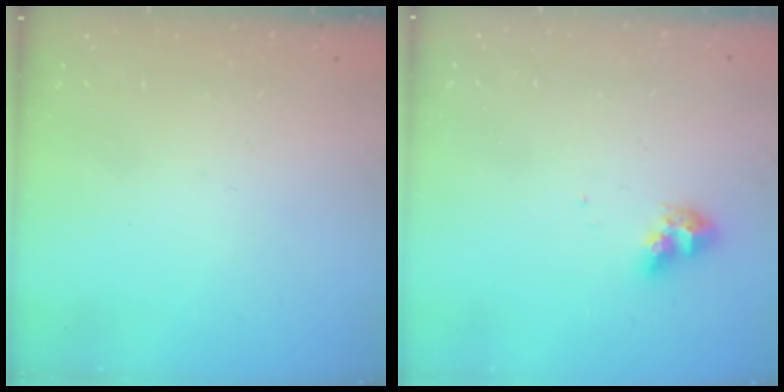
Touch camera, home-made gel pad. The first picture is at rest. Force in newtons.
{"total": 8.1, "press": 8.1, "slide": 0.8}